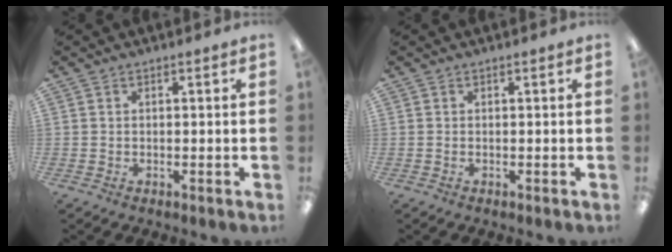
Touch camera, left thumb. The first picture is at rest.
{"total": 0.0}